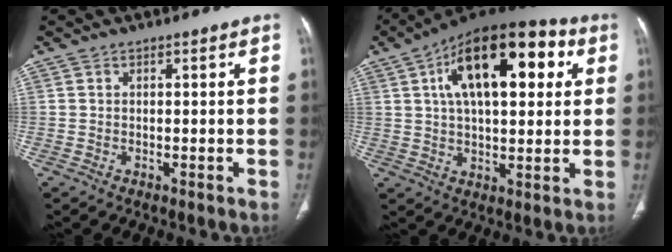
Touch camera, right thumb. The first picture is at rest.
{"total": 21.6, "force": [6.7, 10.2, 17.9], "torque": [-0.256, 0.016, 0.097]}